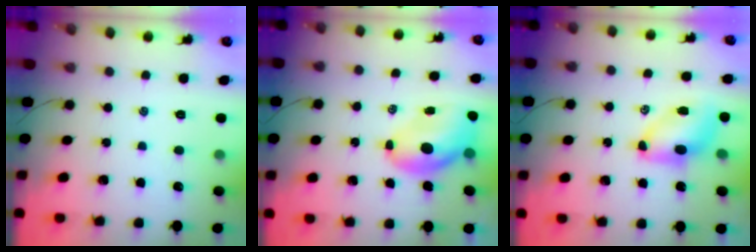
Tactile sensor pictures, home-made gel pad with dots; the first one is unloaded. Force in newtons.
{"total": 7.6, "press": 7.3, "slide": 2.1}
{"total": 7.5, "press": 7.4, "slide": 1.4}